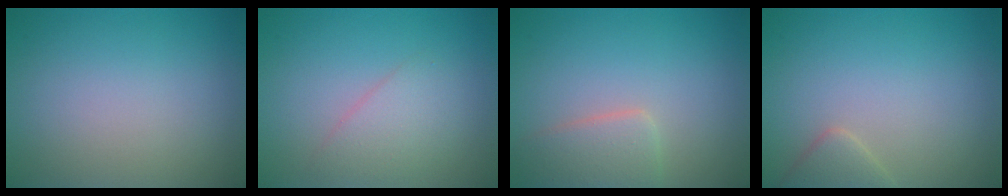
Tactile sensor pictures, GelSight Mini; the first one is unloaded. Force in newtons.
{"total": 2.3, "press": 2.3, "slide": 0.2}
{"total": 2.9, "press": 2.9, "slide": 0.3}
{"total": 1.8, "press": 1.8, "slide": 0.2}